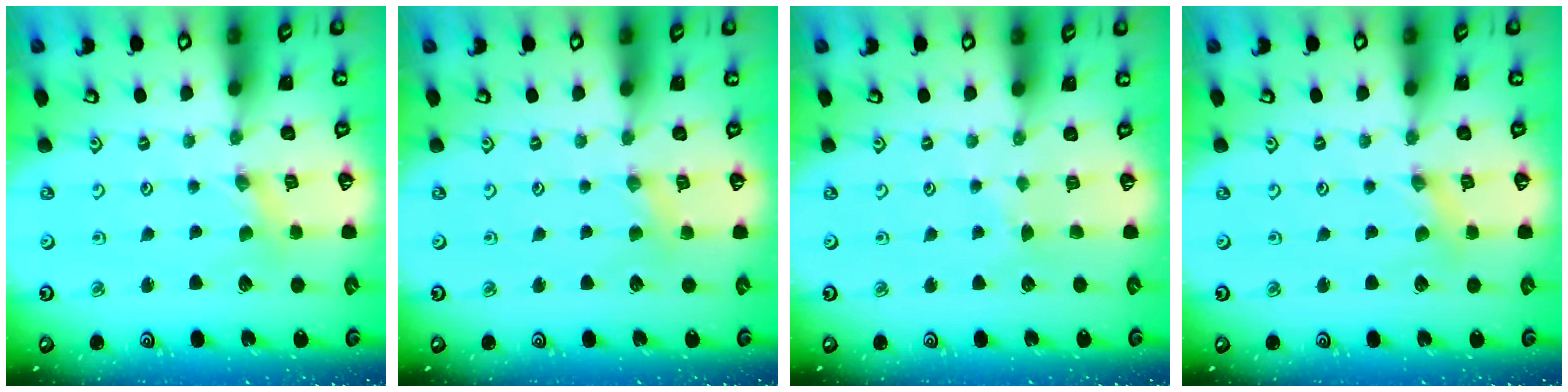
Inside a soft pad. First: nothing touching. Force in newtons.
{"total": 2.8, "press": 2.7, "slide": 0.5}
{"total": 2.2, "press": 2.2, "slide": 0.3}
{"total": 1.0, "press": 1.0, "slide": 0.2}